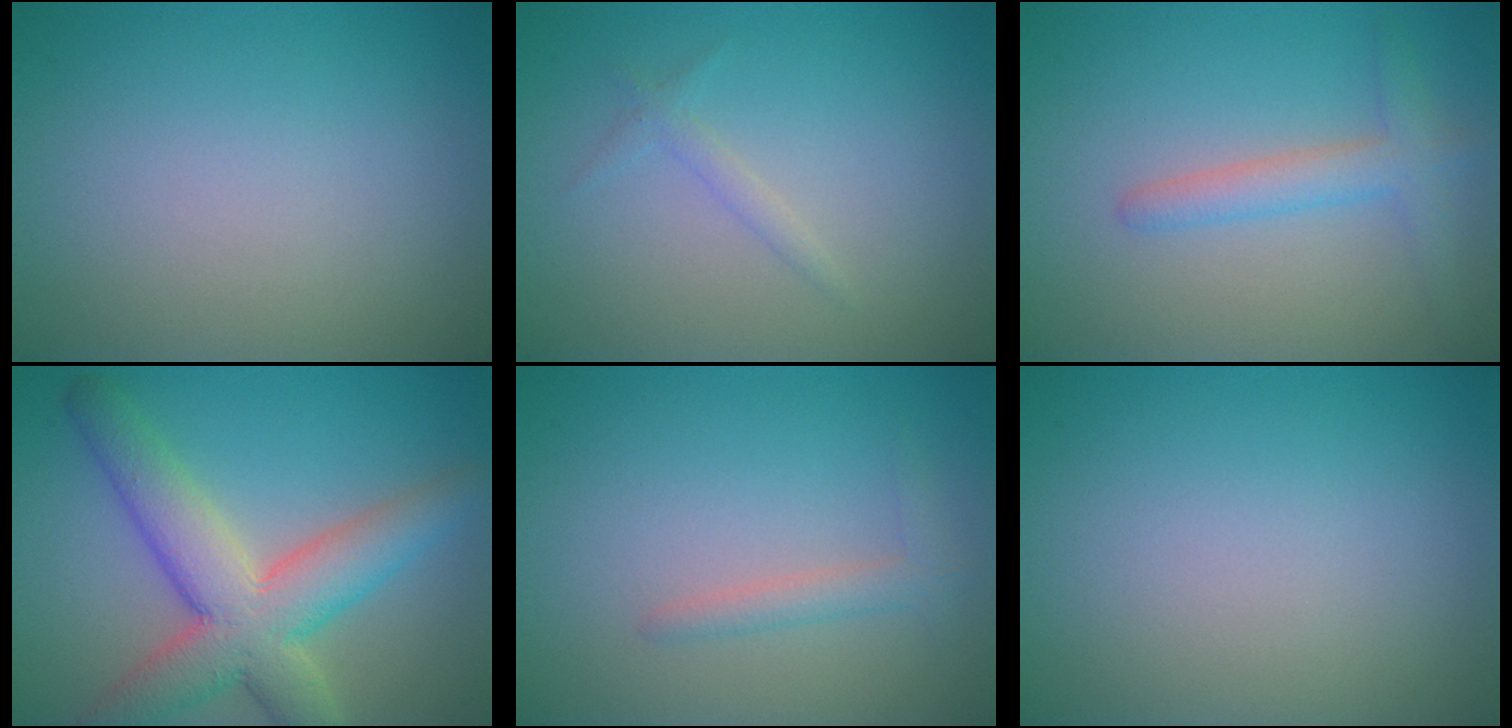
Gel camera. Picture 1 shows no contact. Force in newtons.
{"total": 1.1, "press": 1.1, "slide": 0.1}
{"total": 2.6, "press": 2.6, "slide": 0.1}
{"total": 8.0, "press": 8.0, "slide": 0.5}
{"total": 1.6, "press": 1.6, "slide": 0.1}
{"total": 0.0}